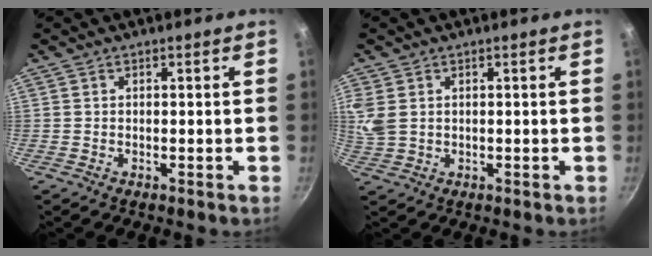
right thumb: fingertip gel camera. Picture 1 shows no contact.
{"total": 5.2, "force": [1.5, 3.8, 3.3], "torque": [-0.069, 0.000, 0.036]}